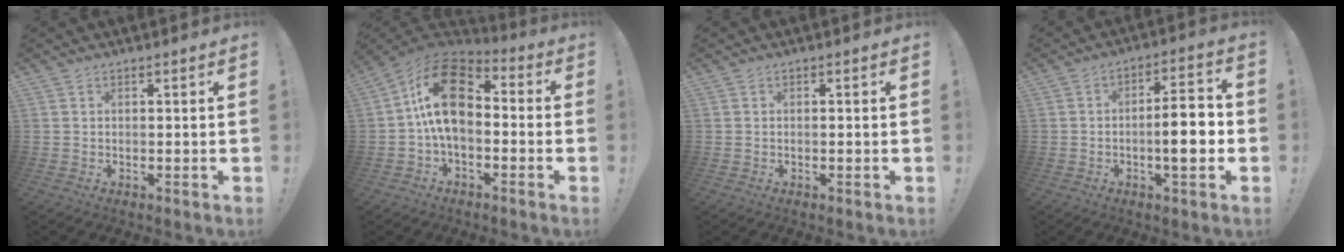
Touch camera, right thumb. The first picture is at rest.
{"total": 17.5, "force": [1.9, 11.0, 13.5], "torque": [-0.240, 0.013, 0.035]}
{"total": 0.5, "force": [-0.3, -0.1, 0.3], "torque": [-0.005, -0.001, -0.006]}
{"total": 10.8, "force": [-2.1, 3.0, 10.2], "torque": [-0.142, 0.007, -0.039]}